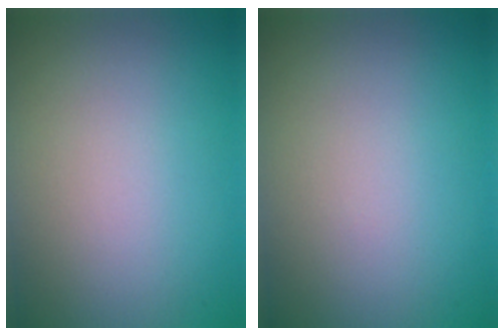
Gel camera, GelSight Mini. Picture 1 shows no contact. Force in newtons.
{"total": 0.0}